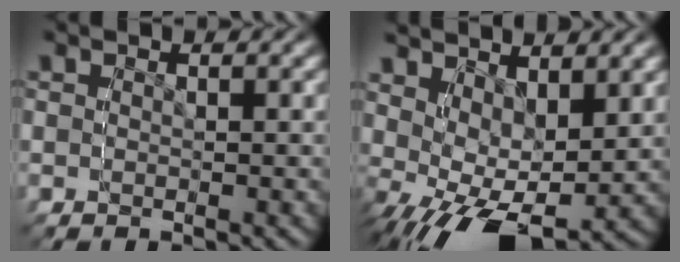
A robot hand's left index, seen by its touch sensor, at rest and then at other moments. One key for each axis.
{"total": 5.2, "fx": 1.8, "fy": 3.9, "fz": 2.9, "tx": -0.049, "ty": -0.001, "tz": 0.034}